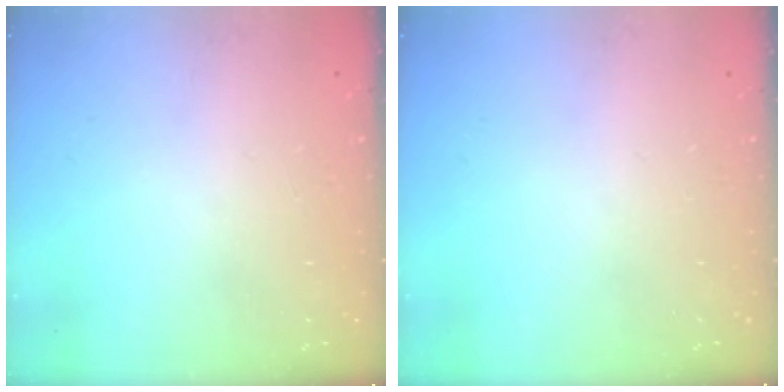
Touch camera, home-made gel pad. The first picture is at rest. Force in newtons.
{"total": 0.0}